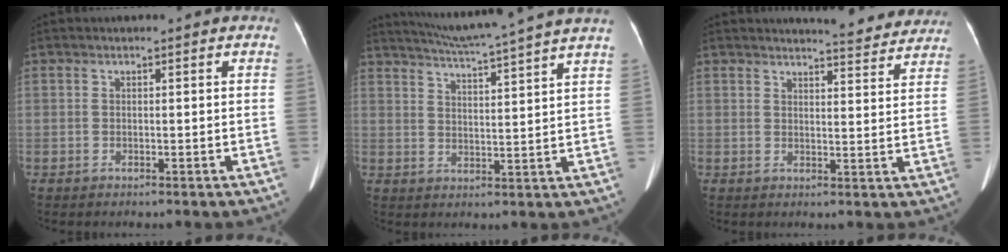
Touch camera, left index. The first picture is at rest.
{"total": 14.7, "force": [13.0, -2.1, 6.6], "torque": [-0.117, -0.015, 0.176]}
{"total": 10.1, "force": [9.8, 1.1, 2.2], "torque": [-0.016, -0.017, 0.100]}